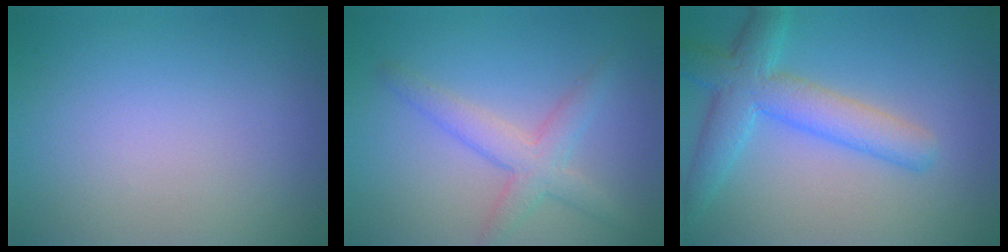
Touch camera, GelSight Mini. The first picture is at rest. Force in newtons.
{"total": 3.6, "press": 3.6, "slide": 0.3}
{"total": 5.8, "press": 5.8, "slide": 0.4}